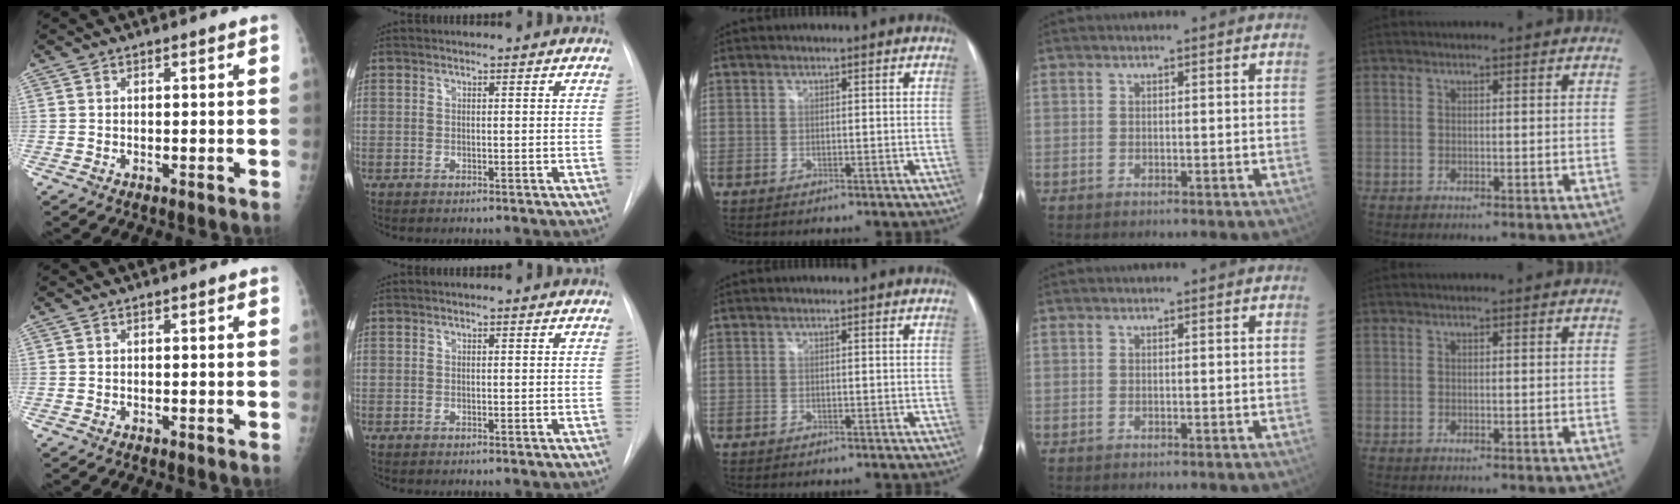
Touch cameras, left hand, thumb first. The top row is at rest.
{}